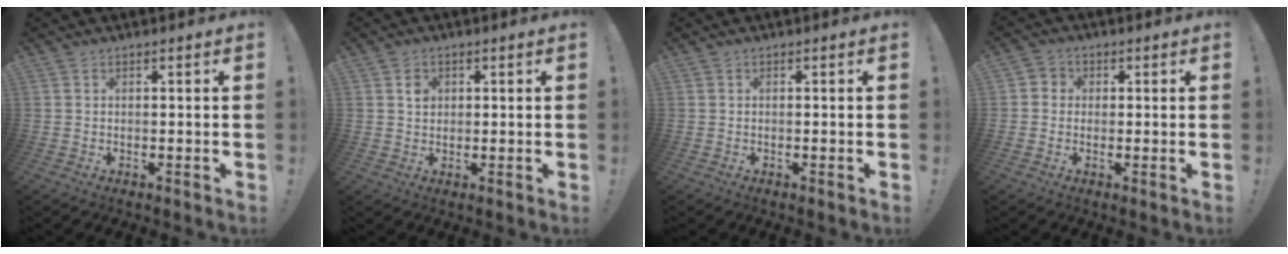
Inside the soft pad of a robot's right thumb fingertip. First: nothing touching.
{"total": 2.8, "force": [0.8, 2.5, 1.0], "torque": [0.004, -0.005, 0.009]}
{"total": 0.0}
{"total": 3.3, "force": [-0.3, 3.2, 1.0], "torque": [-0.011, 0.008, -0.006]}